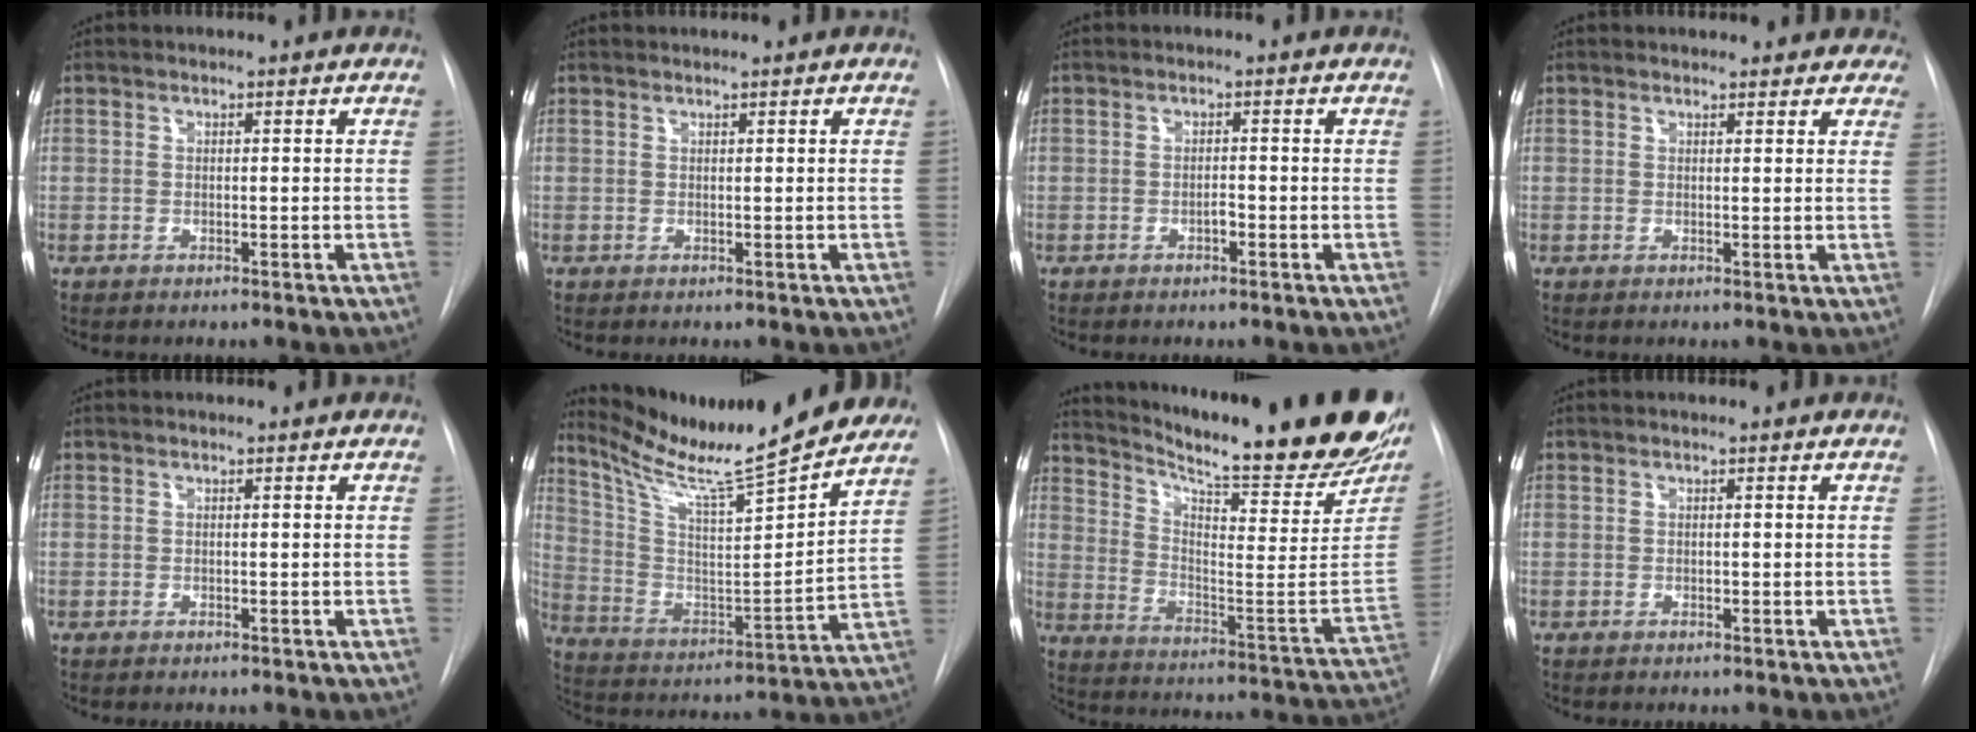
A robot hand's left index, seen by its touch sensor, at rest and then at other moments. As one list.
[{"total": 0.0}, {"total": 1.3, "force": [-1.2, 0.2, 0.5], "torque": [-0.006, -0.004, -0.022]}, {"total": 8.1, "force": [7.4, 3.0, 1.5], "torque": [0.017, -0.003, 0.059]}, {"total": 0.0}, {"total": 22.6, "force": [19.9, 1.4, 10.7], "torque": [-0.186, -0.047, 0.304]}, {"total": 30.3, "force": [23.5, 4.0, 18.8], "torque": [-0.271, -0.075, 0.312]}, {"total": 0.6, "force": [-0.6, 0.1, 0.0], "torque": [0.002, -0.006, -0.014]}]